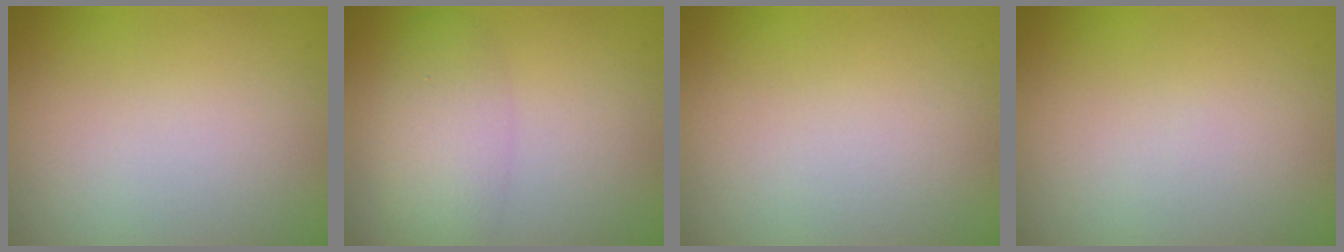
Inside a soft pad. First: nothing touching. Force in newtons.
{"total": 3.9, "press": 3.9, "slide": 0.3}
{"total": 0.0}
{"total": 0.0}